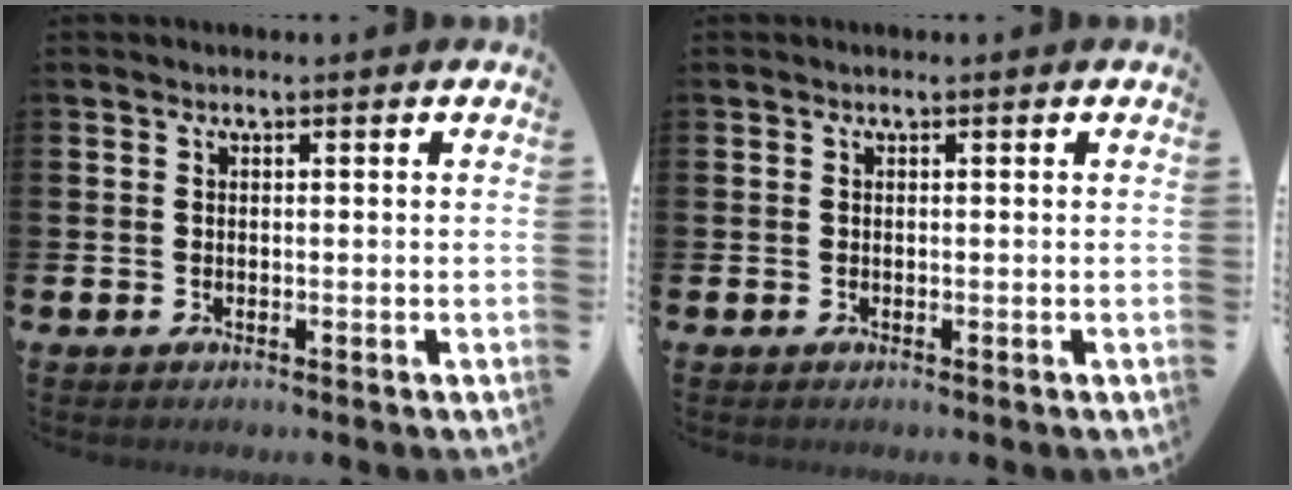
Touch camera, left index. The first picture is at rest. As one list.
[{"total": 0.0}]